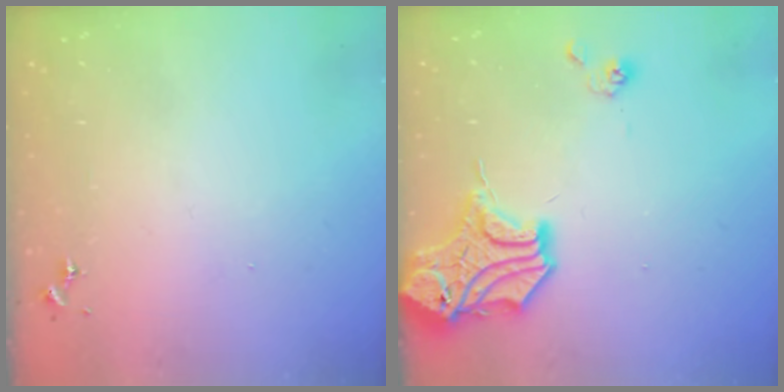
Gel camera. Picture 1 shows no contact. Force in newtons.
{"total": 14.8, "press": 14.7, "slide": 2.2}